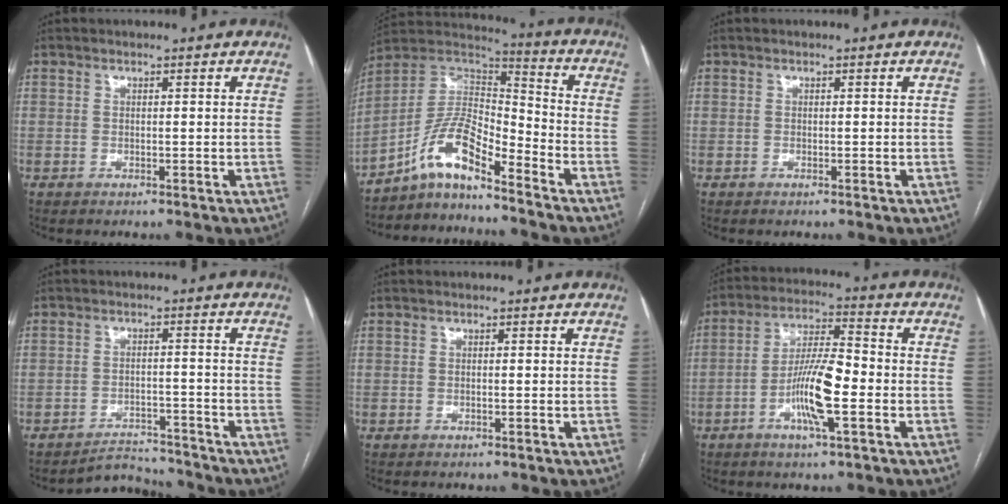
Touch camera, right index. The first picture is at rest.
{"total": 10.5, "force": [-7.5, 2.1, 6.9], "torque": [-0.138, 0.035, -0.140]}
{"total": 0.0}
{"total": 5.0, "force": [-4.8, 0.8, -0.8], "torque": [0.015, 0.011, -0.074]}
{"total": 0.0}
{"total": 10.6, "force": [-3.3, 1.4, 9.9], "torque": [-0.188, 0.004, -0.063]}